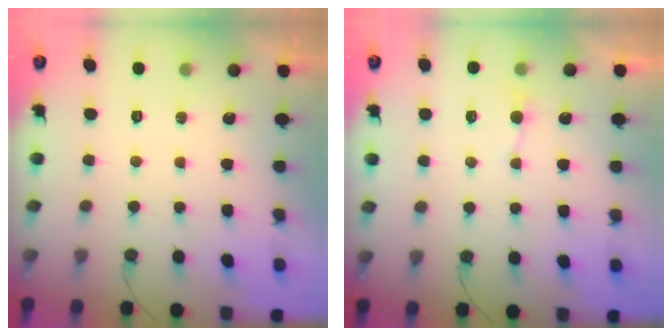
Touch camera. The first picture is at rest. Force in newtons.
{"total": 2.7, "press": 2.7, "slide": 0.3}